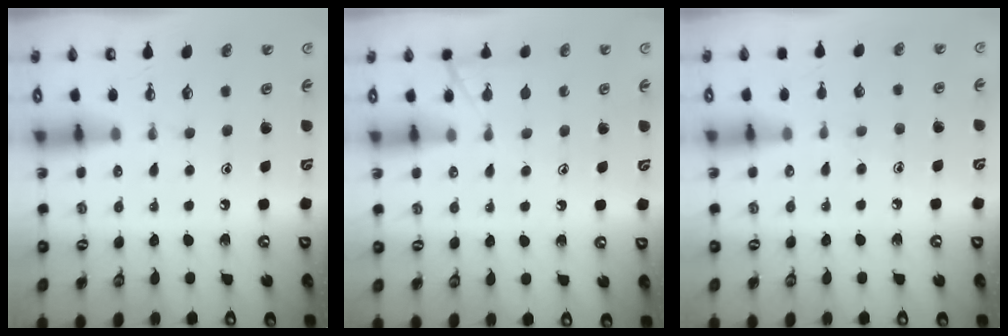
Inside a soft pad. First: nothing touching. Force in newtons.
{"total": 6.2, "press": 6.2, "slide": 0.7}
{"total": 5.2, "press": 5.2, "slide": 0.6}